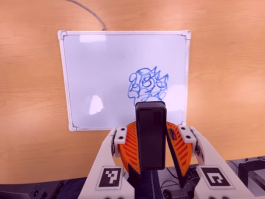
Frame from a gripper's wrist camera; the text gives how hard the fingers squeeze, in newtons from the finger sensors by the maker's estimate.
{"total": 5.8, "left": 5.5, "right": 6.0}